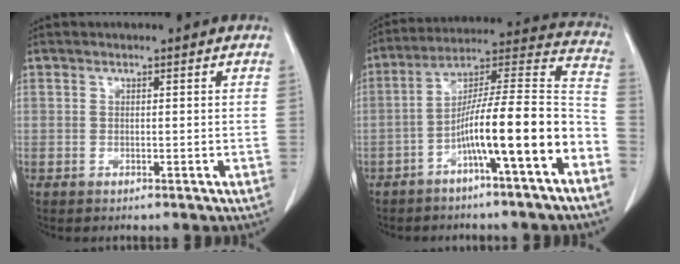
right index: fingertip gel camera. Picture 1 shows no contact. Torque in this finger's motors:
{"motor_torque": [1.88, -0.26, 1.05, 0.21]}